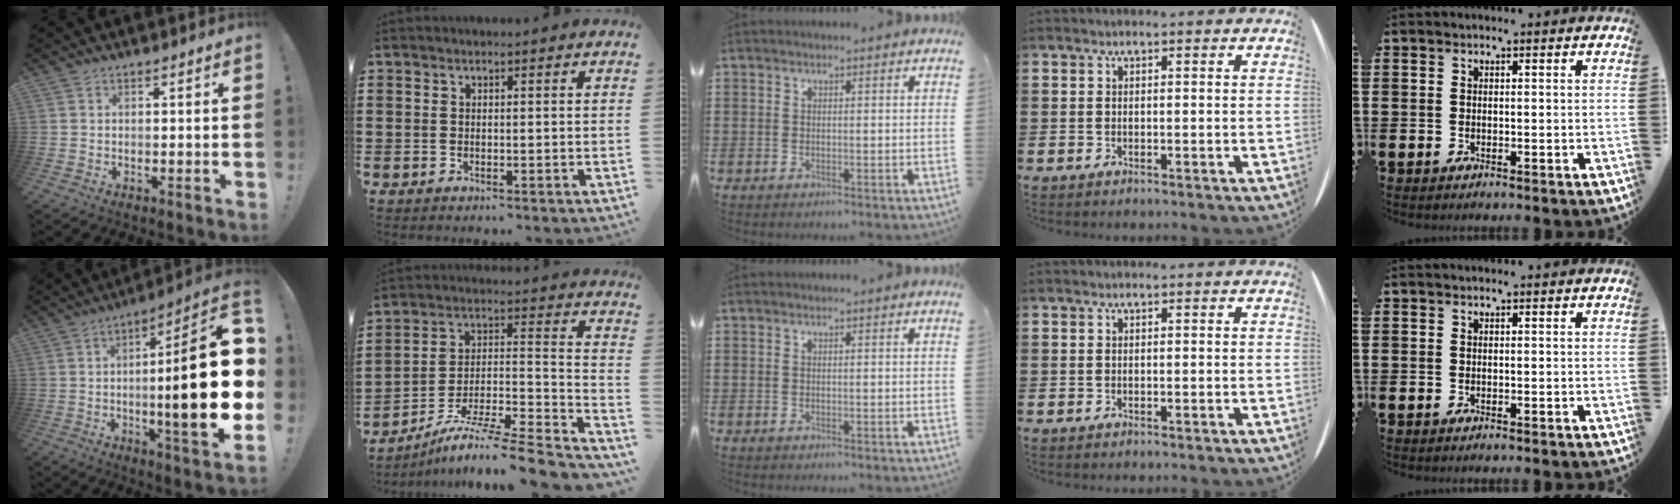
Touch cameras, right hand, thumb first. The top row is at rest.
{"thumb": {"total": 24.9, "force": [-1.3, 3.9, 24.6], "torque": [-0.385, -0.009, -0.025]}, "index": {"total": 7.8, "force": [-6.1, 0.4, 4.9], "torque": [-0.087, -0.010, -0.126]}}